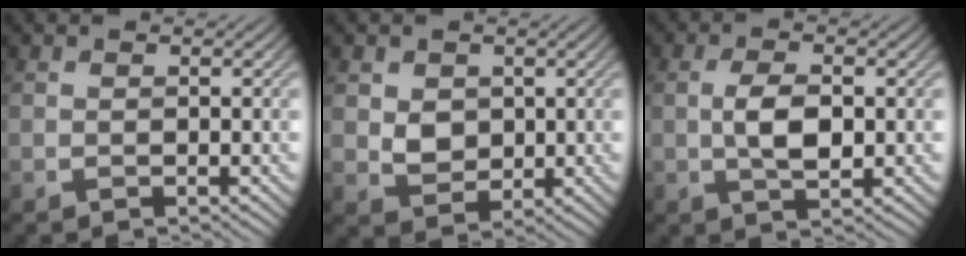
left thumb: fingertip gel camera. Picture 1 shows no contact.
{"total": 3.4, "force": [0.7, 2.9, 1.7], "torque": [-0.046, -0.007, 0.011]}
{"total": 4.4, "force": [-0.1, 2.0, 3.9], "torque": [-0.087, 0.000, -0.002]}